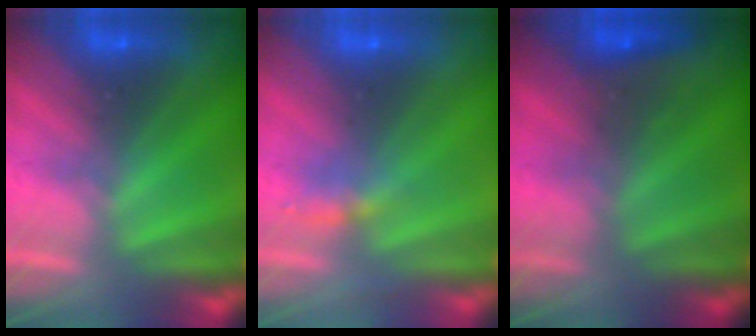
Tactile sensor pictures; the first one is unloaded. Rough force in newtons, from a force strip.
{"total": 2.2}
{"total": 4.7}